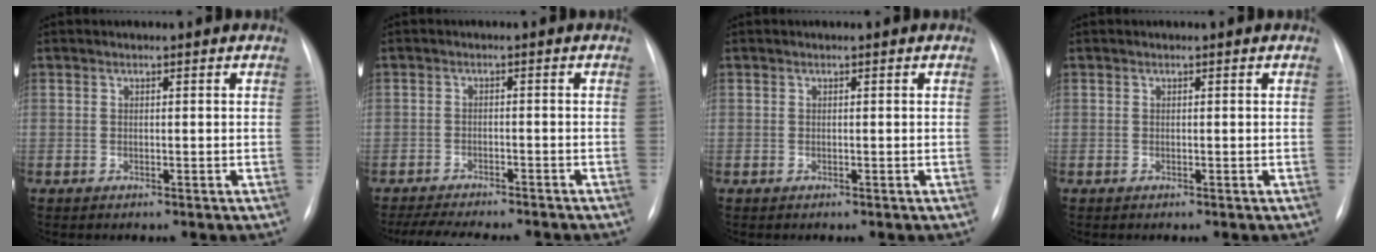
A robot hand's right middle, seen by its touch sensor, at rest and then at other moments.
{"total": 11.1, "force": [-9.8, 2.6, 4.5], "torque": [-0.072, -0.005, -0.136]}
{"total": 0.0}
{"total": 0.0}